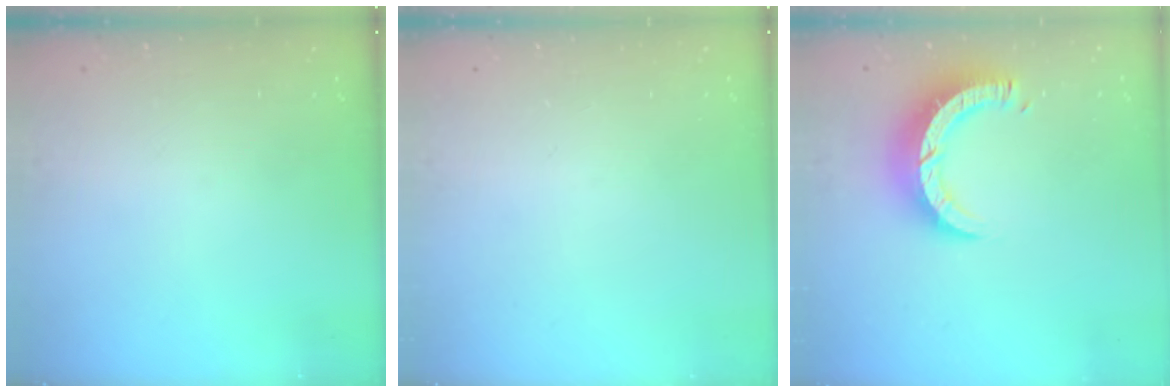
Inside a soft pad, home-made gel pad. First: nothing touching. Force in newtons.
{"total": 0.0}
{"total": 9.7, "press": 9.6, "slide": 1.0}